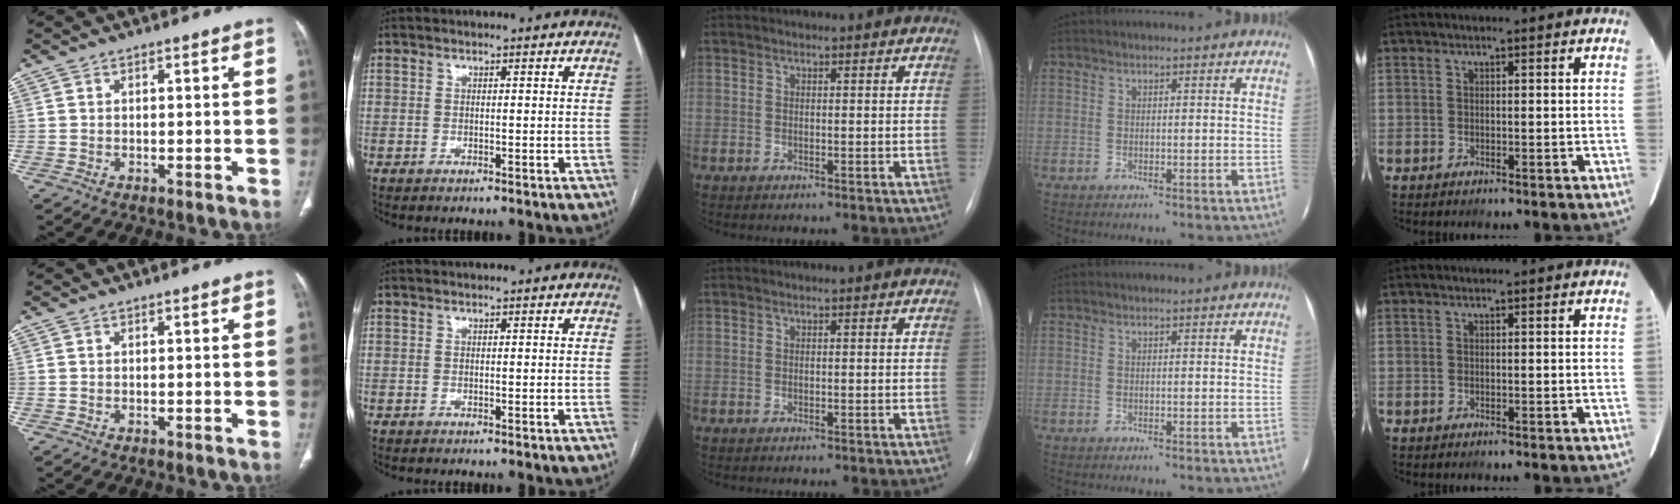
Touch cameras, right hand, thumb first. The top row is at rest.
{}